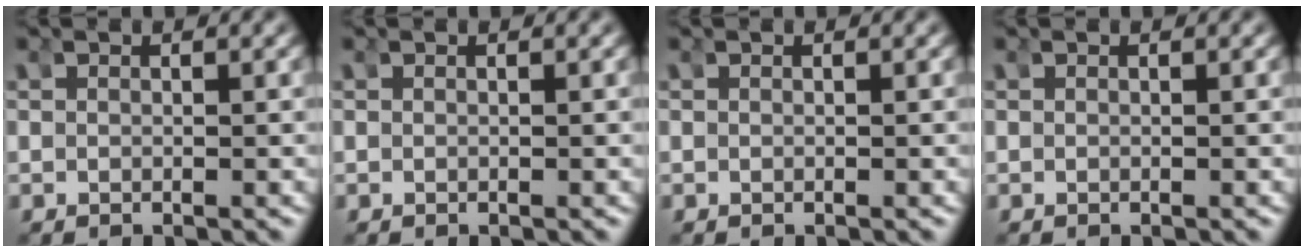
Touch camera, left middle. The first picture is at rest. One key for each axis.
{"total": 0.0}
{"total": 0.0}
{"total": 0.0}